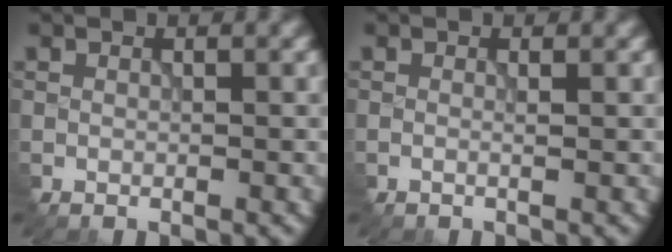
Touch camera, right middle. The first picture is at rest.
{"total": 0.6, "force": [0.0, 0.2, 0.5], "torque": [-0.008, 0.003, -0.004]}